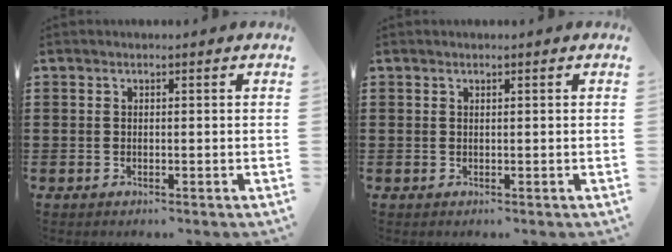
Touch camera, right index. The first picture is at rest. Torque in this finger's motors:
{"motor_torque": [-1.39, 0.75, -1.05, -0.09]}